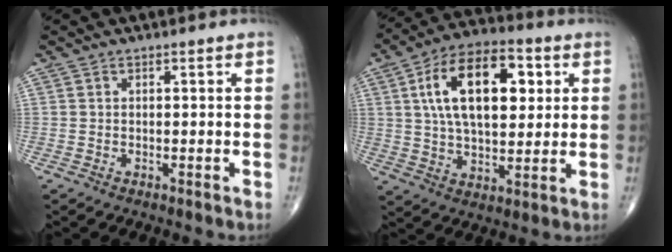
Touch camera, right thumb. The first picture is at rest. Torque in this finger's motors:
{"motor_torque": [0.42, 3.65, 1.52, 0.41, 0.49]}